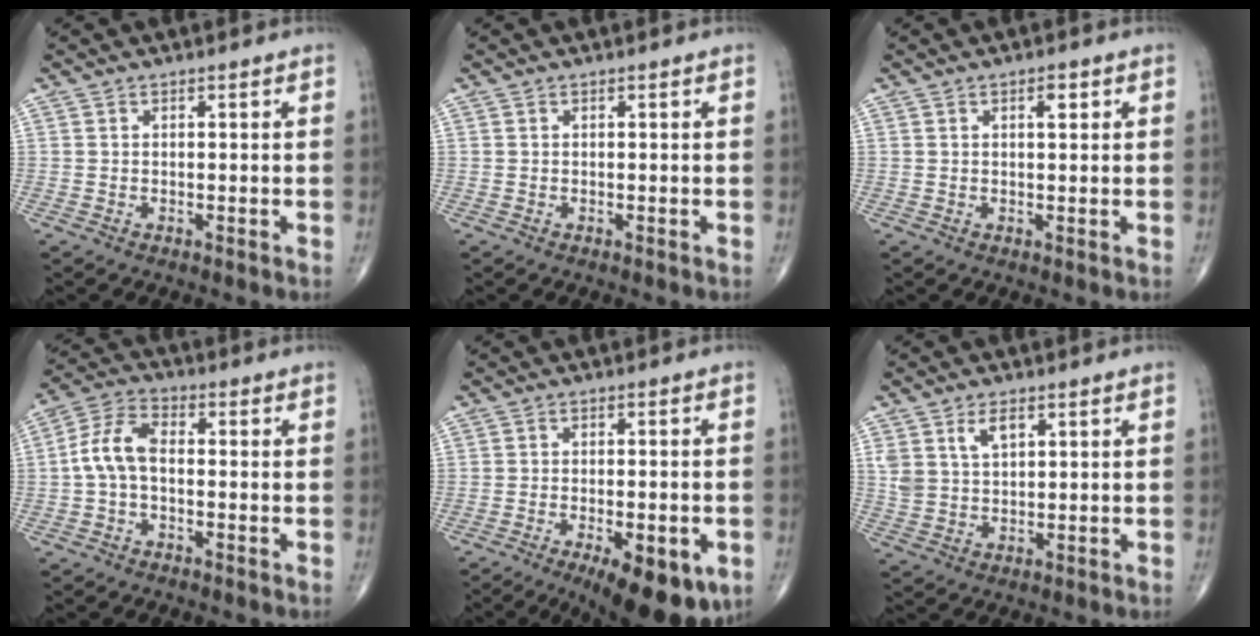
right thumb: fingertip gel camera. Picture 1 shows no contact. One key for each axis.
{"total": 0.0}
{"total": 2.2, "fx": 0.9, "fy": 0.8, "fz": 1.8, "tx": -0.024, "ty": -0.001, "tz": 0.012}
{"total": 7.5, "fx": -0.7, "fy": 4.3, "fz": 6.1, "tx": -0.122, "ty": 0.026, "tz": -0.023}
{"total": 15.2, "fx": -7.3, "fy": 5.8, "fz": 11.9, "tx": -0.135, "ty": -0.001, "tz": -0.094}
{"total": 5.4, "fx": 2.6, "fy": 3.0, "fz": 3.7, "tx": -0.062, "ty": -0.010, "tz": 0.056}